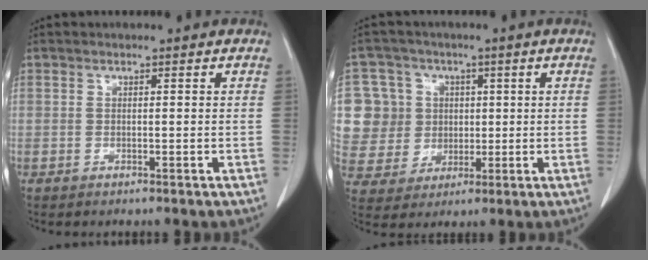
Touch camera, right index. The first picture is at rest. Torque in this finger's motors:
{"motor_torque": [0.36, 0.38, 0.16, 0.05]}